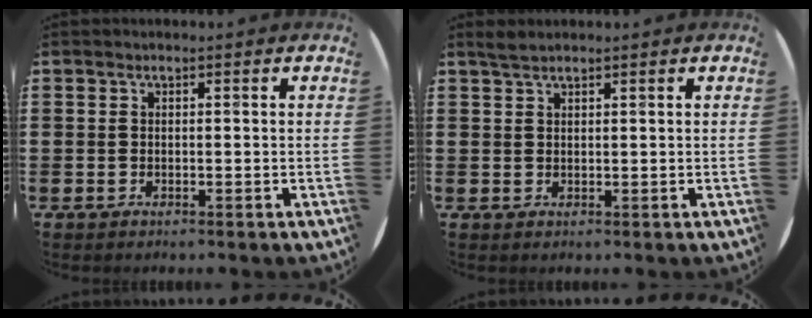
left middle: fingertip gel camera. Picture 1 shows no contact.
{"total": 1.3, "force": [1.3, 0.1, 0.4], "torque": [-0.010, 0.002, 0.024]}